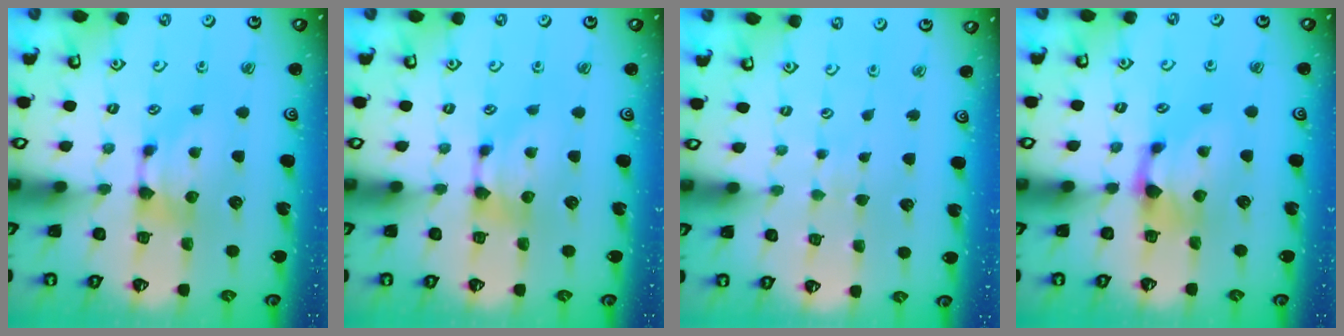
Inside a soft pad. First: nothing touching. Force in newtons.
{"total": 0.0}
{"total": 4.5, "press": 4.5, "slide": 0.3}
{"total": 1.2, "press": 0.3, "slide": 1.2}